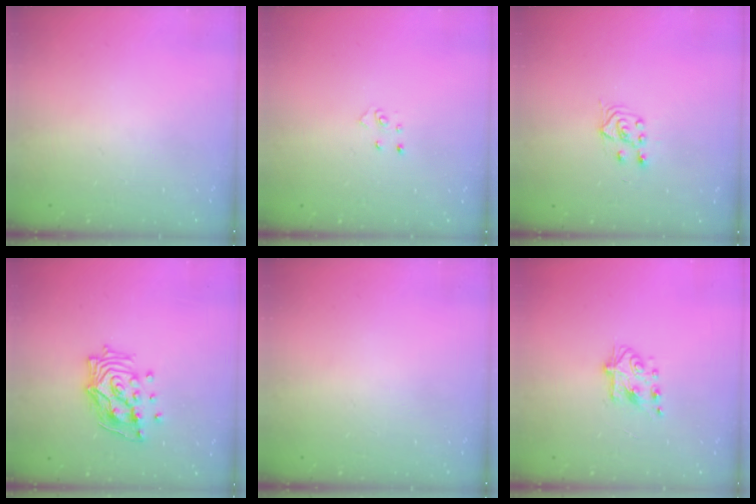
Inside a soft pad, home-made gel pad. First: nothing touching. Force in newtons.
{"total": 2.6, "press": 2.6, "slide": 0.3}
{"total": 3.9, "press": 3.8, "slide": 0.9}
{"total": 13.3, "press": 13.2, "slide": 1.1}
{"total": 0.0}
{"total": 6.4, "press": 6.4, "slide": 0.5}